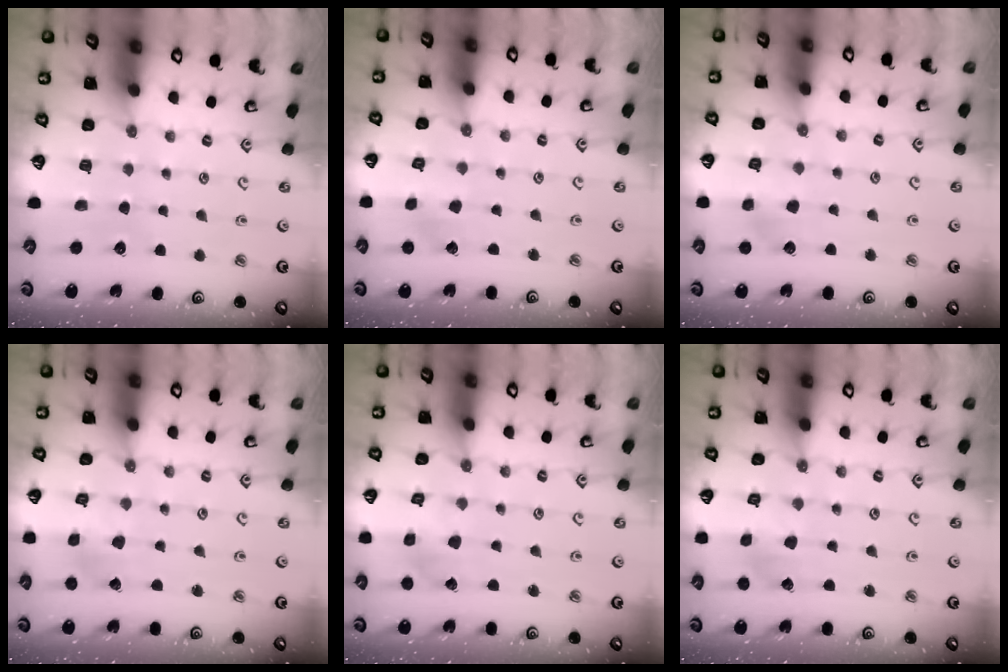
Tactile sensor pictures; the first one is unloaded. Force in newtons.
{"total": 2.2, "press": 2.2, "slide": 0.1}
{"total": 7.6, "press": 7.5, "slide": 0.5}
{"total": 2.1, "press": 2.1, "slide": 0.2}
{"total": 2.8, "press": 2.8, "slide": 0.1}
{"total": 2.9, "press": 2.8, "slide": 0.2}